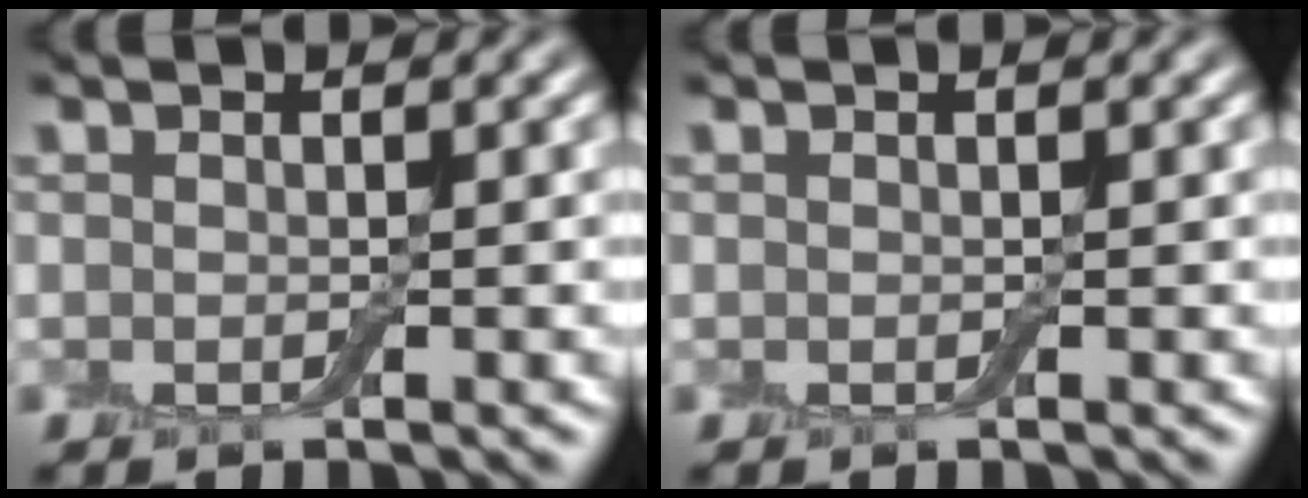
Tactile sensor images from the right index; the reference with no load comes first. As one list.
[{"total": 0.0}]